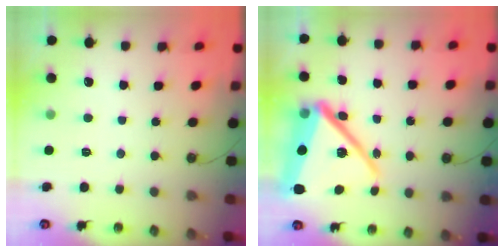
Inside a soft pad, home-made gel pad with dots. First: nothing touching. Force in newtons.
{"total": 22.8, "press": 22.7, "slide": 2.0}